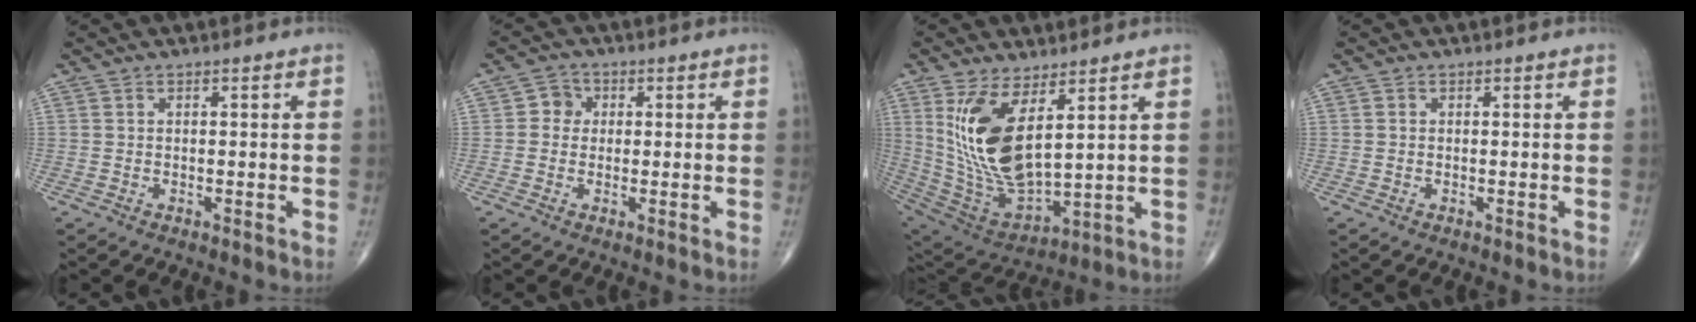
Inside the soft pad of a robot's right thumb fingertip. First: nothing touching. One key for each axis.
{"total": 3.2, "fx": 0.3, "fy": 3.0, "fz": 1.1, "tx": 0.004, "ty": 0.007, "tz": -0.003}
{"total": 16.7, "fx": 5.7, "fy": 7.1, "fz": 13.9, "tx": -0.269, "ty": -0.036, "tz": 0.135}
{"total": 0.0}